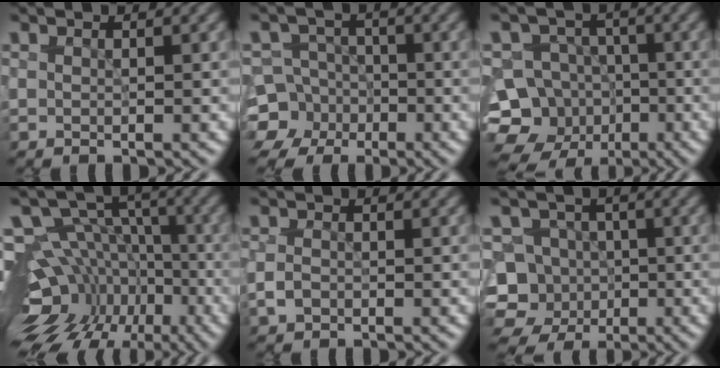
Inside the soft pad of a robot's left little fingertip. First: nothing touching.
{"total": 7.9, "force": [-3.1, 7.1, 1.3], "torque": [-0.023, -0.014, -0.075]}
{"total": 11.3, "force": [-5.1, 9.8, 2.6], "torque": [-0.038, -0.020, -0.098]}
{"total": 15.1, "force": [-5.2, 11.2, 8.7], "torque": [-0.156, 0.006, -0.047]}
{"total": 1.0, "force": [-0.4, 0.7, 0.5], "torque": [-0.010, 0.000, -0.011]}
{"total": 7.9, "force": [-3.0, 7.0, 2.1], "torque": [-0.013, -0.005, -0.066]}